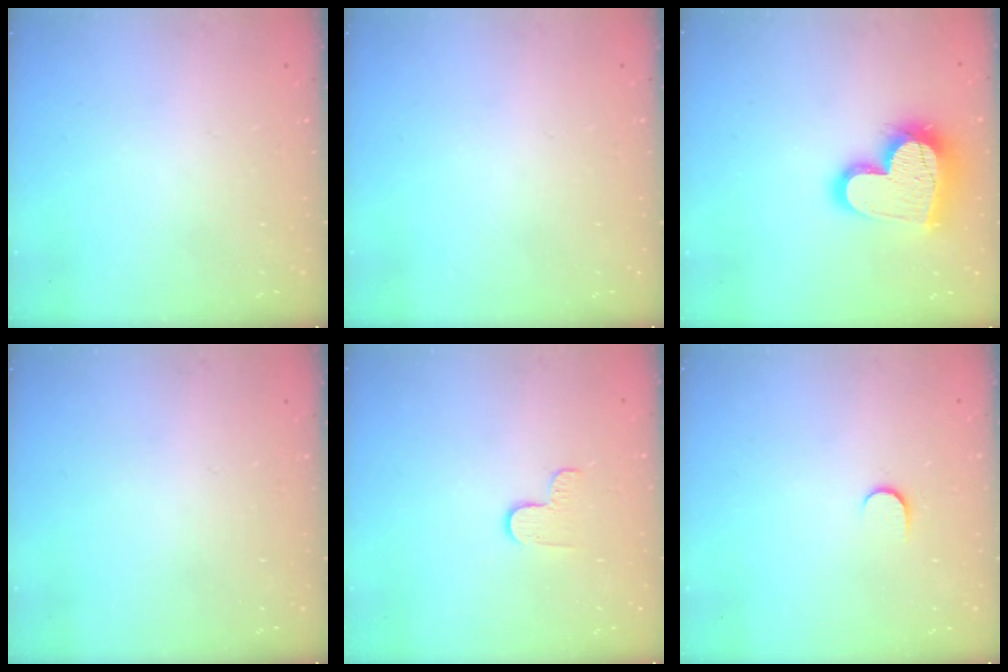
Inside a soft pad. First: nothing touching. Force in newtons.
{"total": 0.0}
{"total": 18.7, "press": 18.6, "slide": 1.4}
{"total": 0.0}
{"total": 3.8, "press": 3.8, "slide": 0.4}
{"total": 3.9, "press": 3.9, "slide": 0.5}